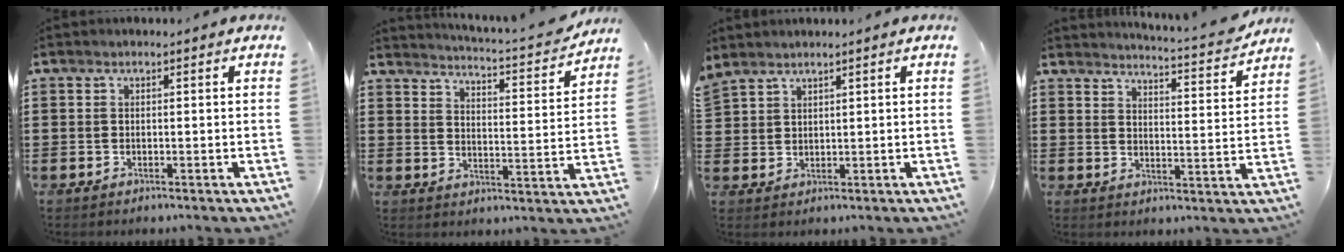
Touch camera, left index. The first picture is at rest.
{"total": 3.2, "force": [3.0, -0.5, 0.9], "torque": [-0.031, -0.036, 0.040]}
{"total": 2.6, "force": [2.3, 1.2, -0.2], "torque": [-0.006, 0.000, 0.047]}
{"total": 4.0, "force": [3.8, -0.5, 1.0], "torque": [-0.031, -0.034, 0.060]}